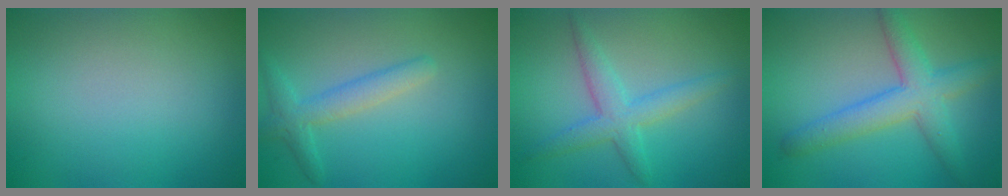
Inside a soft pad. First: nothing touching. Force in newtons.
{"total": 2.5, "press": 2.5, "slide": 0.1}
{"total": 3.2, "press": 3.2, "slide": 0.1}
{"total": 4.9, "press": 4.9, "slide": 0.1}